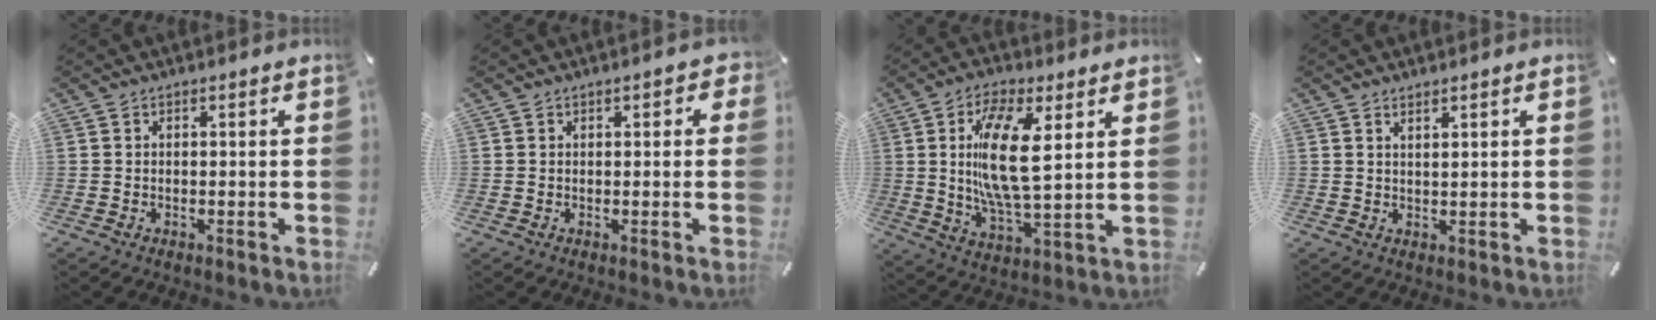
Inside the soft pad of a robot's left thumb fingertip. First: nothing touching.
{"total": 1.7, "force": [0.4, 1.1, 1.2], "torque": [-0.009, 0.000, 0.001]}
{"total": 14.8, "force": [3.8, 5.6, 13.2], "torque": [-0.269, -0.012, 0.059]}
{"total": 1.6, "force": [1.3, -0.1, 0.8], "torque": [-0.016, -0.002, 0.024]}